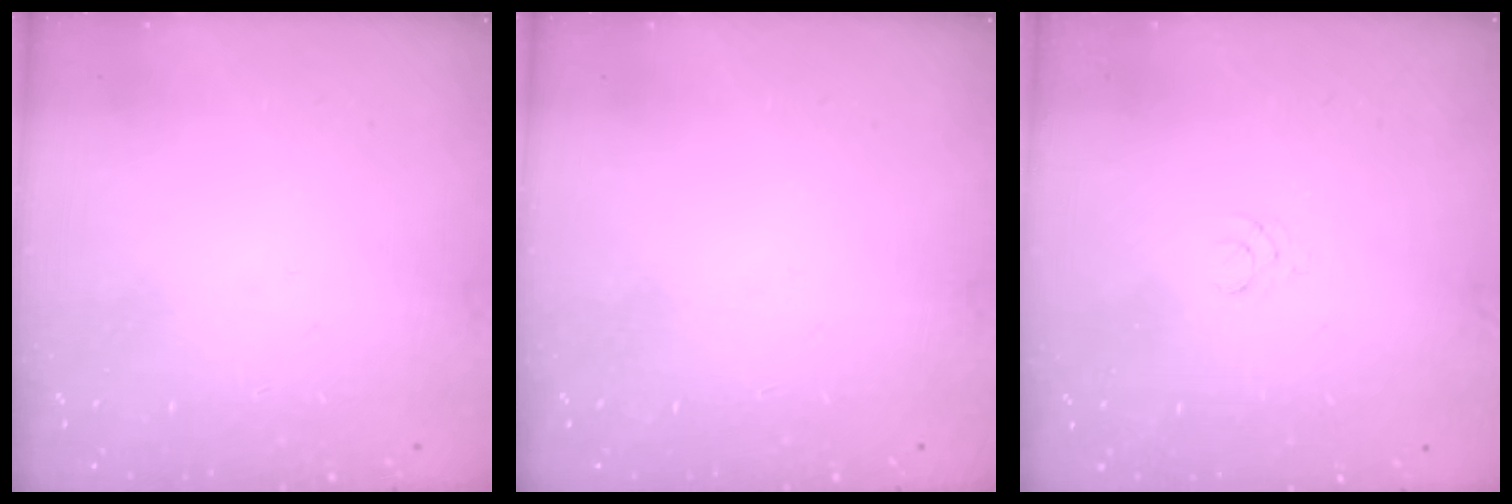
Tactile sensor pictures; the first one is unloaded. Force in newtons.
{"total": 0.0}
{"total": 1.5, "press": 1.5, "slide": 0.2}